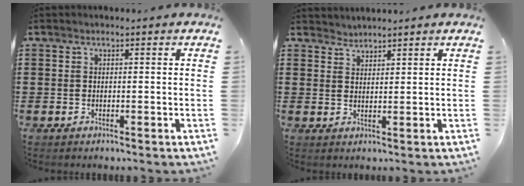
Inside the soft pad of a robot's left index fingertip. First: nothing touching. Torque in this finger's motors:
{"motor_torque": [-0.07, 0.02, -0.01, -0.02]}